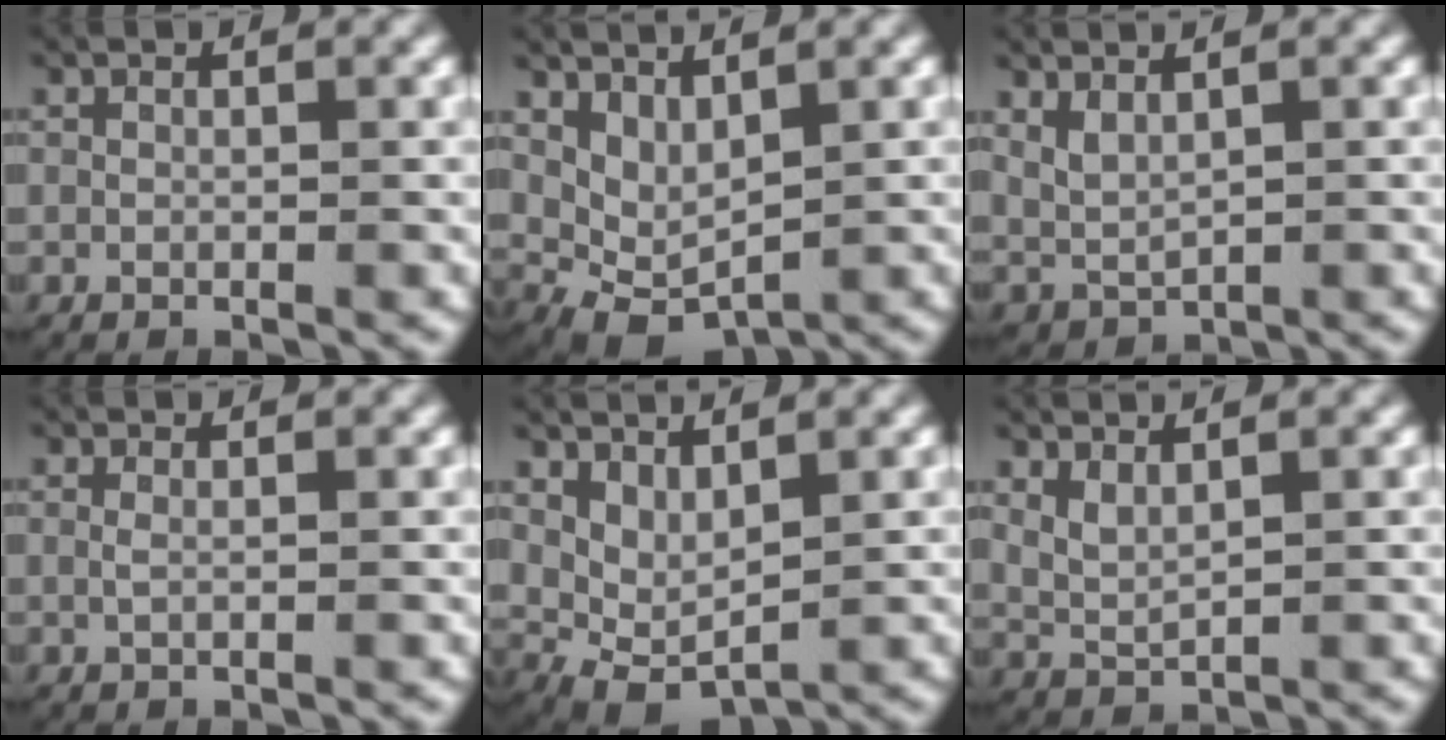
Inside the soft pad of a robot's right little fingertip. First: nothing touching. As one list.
[{"total": 5.6, "force": [-0.9, 4.6, 3.2], "torque": [-0.078, -0.033, -0.005]}, {"total": 3.0, "force": [0.9, 2.4, 1.6], "torque": [-0.048, -0.009, 0.027]}, {"total": 0.6, "force": [0.1, -0.1, 0.6], "torque": [-0.018, -0.003, 0.003]}, {"total": 4.8, "force": [-0.2, 3.8, 2.9], "torque": [-0.069, -0.028, 0.005]}, {"total": 2.6, "force": [1.2, 1.8, 1.5], "torque": [-0.043, -0.006, 0.029]}]